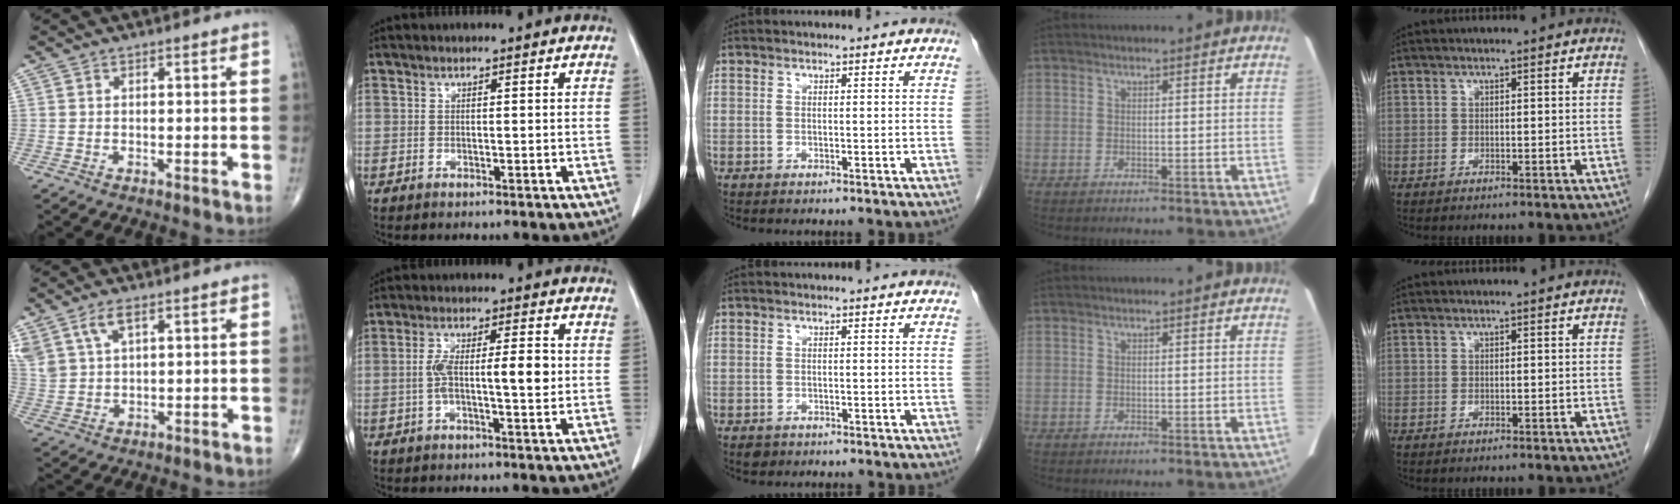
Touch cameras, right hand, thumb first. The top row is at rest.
{"thumb": {"total": 8.0, "force": [4.4, 4.0, 5.3], "torque": [-0.122, -0.006, 0.097]}, "index": {"total": 7.0, "force": [-0.2, 1.6, 6.8], "torque": [-0.128, 0.017, -0.002]}, "middle": {"total": 1.2, "force": [-0.8, 0.8, 0.3], "torque": [-0.011, 0.001, -0.007]}}